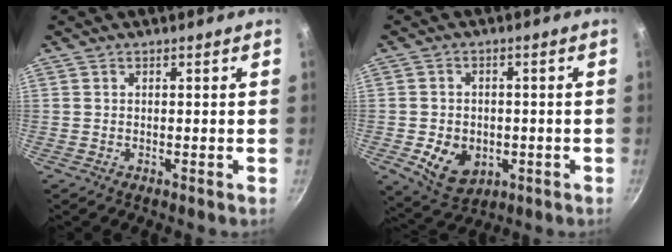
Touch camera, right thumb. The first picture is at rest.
{"total": 9.3, "force": [-2.3, 7.0, 5.6], "torque": [-0.074, -0.003, -0.024]}